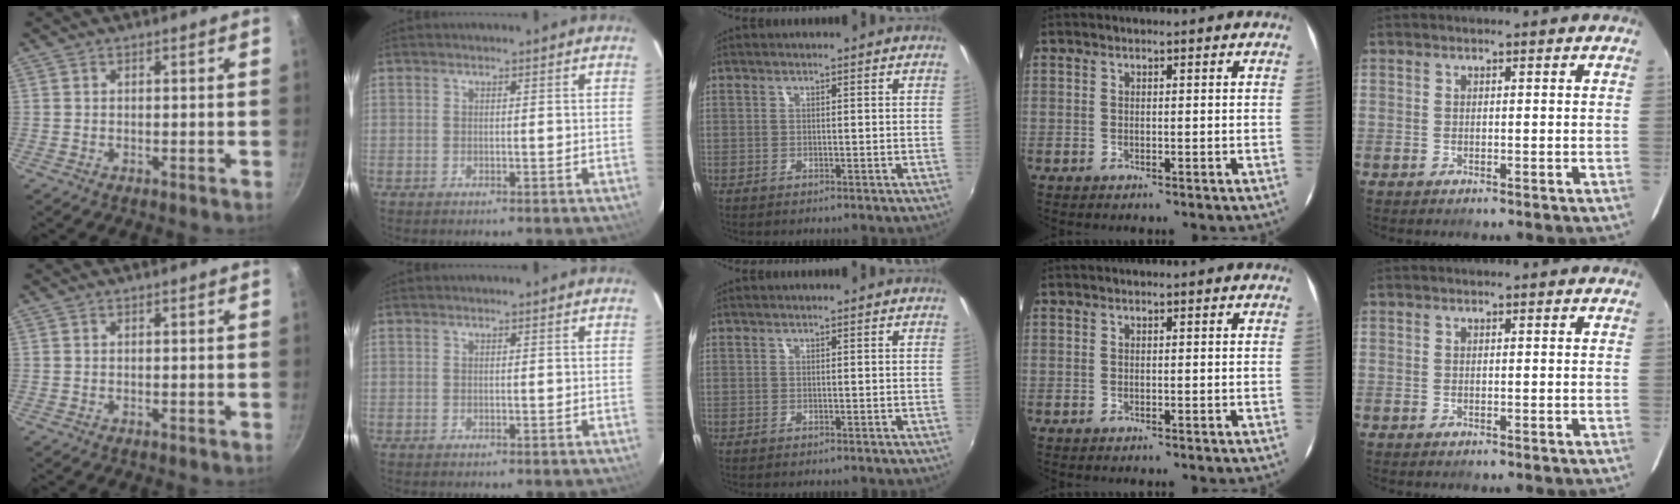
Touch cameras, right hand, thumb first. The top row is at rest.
{}